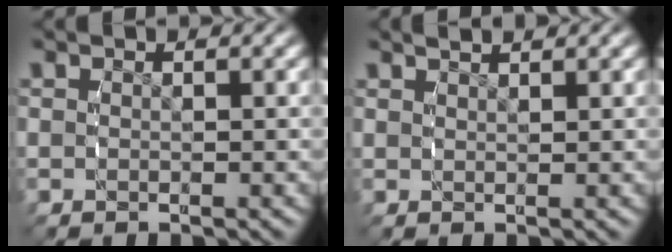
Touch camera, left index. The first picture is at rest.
{"total": 1.2, "force": [1.1, -0.5, 0.0], "torque": [0.010, 0.003, 0.022]}